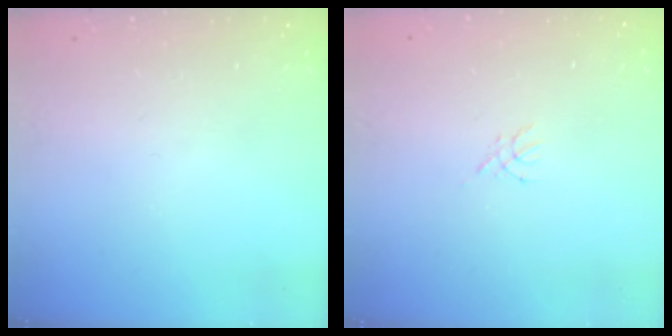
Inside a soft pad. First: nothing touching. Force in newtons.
{"total": 1.4, "press": 1.4, "slide": 0.3}